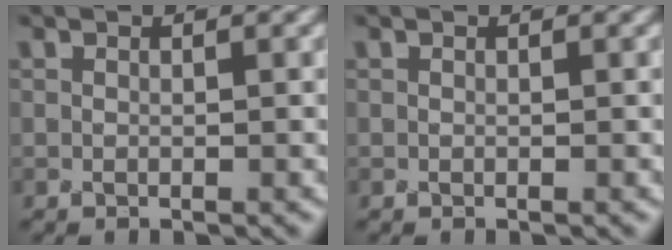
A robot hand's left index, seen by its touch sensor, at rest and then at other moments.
{"total": 0.0}